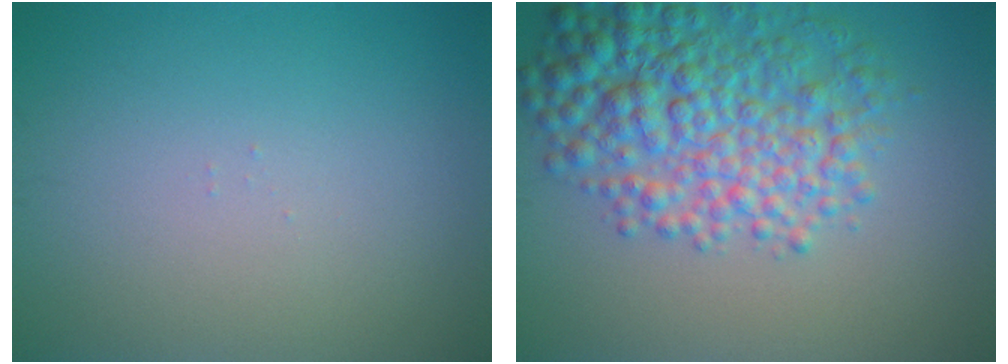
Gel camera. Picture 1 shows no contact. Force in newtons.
{"total": 7.7, "press": 7.7, "slide": 0.2}